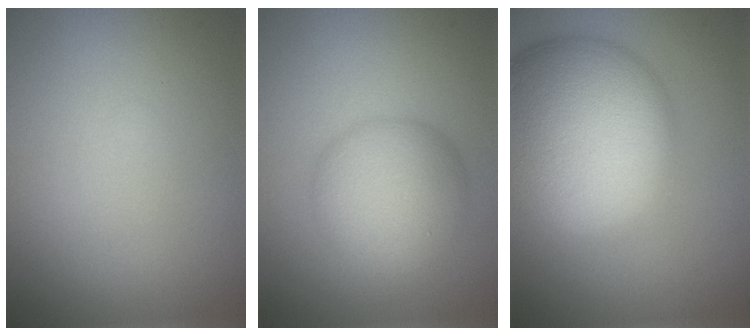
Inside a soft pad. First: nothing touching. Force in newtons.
{"total": 6.5, "press": 6.5, "slide": 0.2}
{"total": 15.0, "press": 14.9, "slide": 0.9}